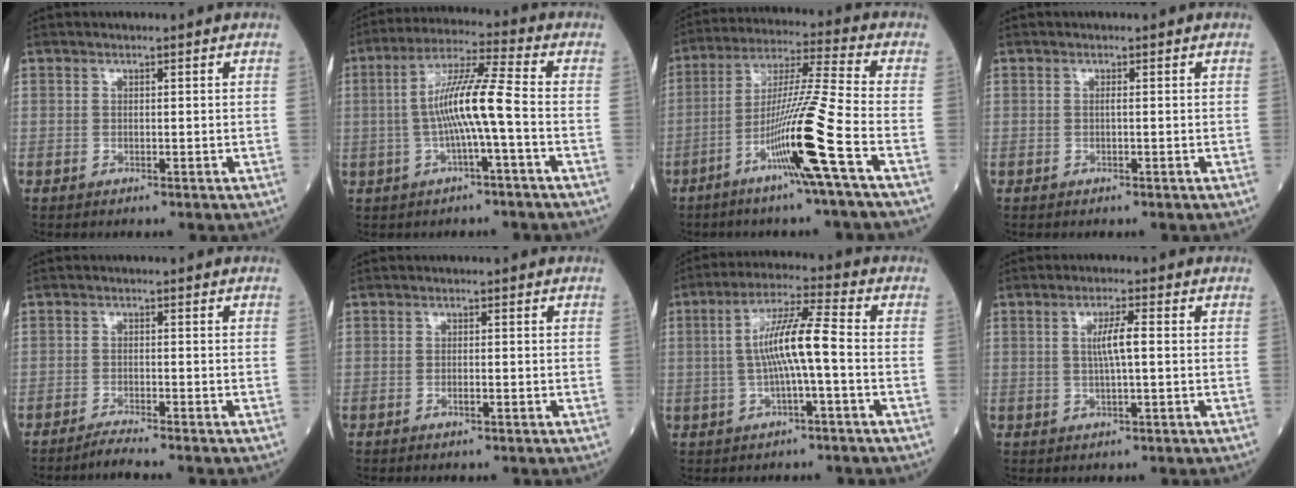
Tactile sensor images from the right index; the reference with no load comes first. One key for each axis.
{"total": 9.3, "fx": -1.3, "fy": -0.2, "fz": 9.2, "tx": -0.174, "ty": 0.016, "tz": -0.029}
{"total": 13.9, "fx": -5.8, "fy": -2.3, "fz": 12.4, "tx": -0.231, "ty": -0.011, "tz": -0.112}
{"total": 0.0}
{"total": 2.6, "fx": -2.3, "fy": -0.7, "fz": 0.7, "tx": -0.019, "ty": -0.007, "tz": -0.044}
{"total": 1.2, "fx": -0.5, "fy": 0.1, "fz": 1.1, "tx": -0.022, "ty": 0.000, "tz": -0.008}
{"total": 8.7, "fx": -0.7, "fy": 0.4, "fz": 8.6, "tx": -0.161, "ty": 0.015, "tz": -0.017}
{"total": 3.9, "fx": 0.4, "fy": 0.1, "fz": 3.9, "tx": -0.072, "ty": 0.001, "tz": 0.007}